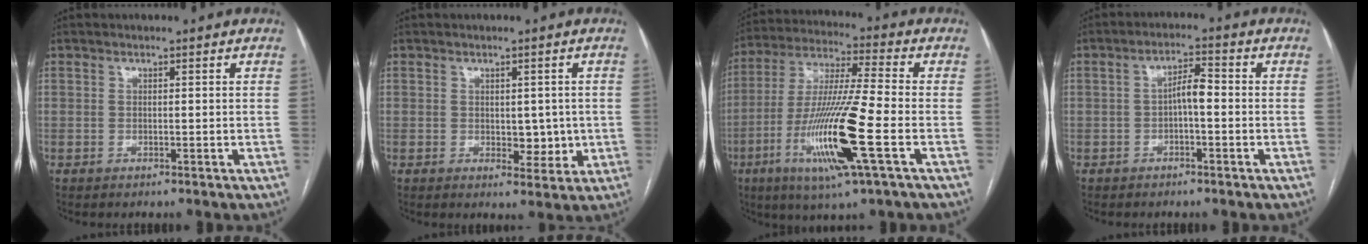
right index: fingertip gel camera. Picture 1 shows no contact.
{"total": 4.2, "force": [0.0, 2.6, 3.3], "torque": [-0.035, -0.002, 0.009]}
{"total": 17.1, "force": [-5.7, 0.2, 16.2], "torque": [-0.328, -0.021, -0.107]}
{"total": 3.7, "force": [-0.4, 1.0, 3.5], "torque": [-0.059, 0.015, -0.006]}